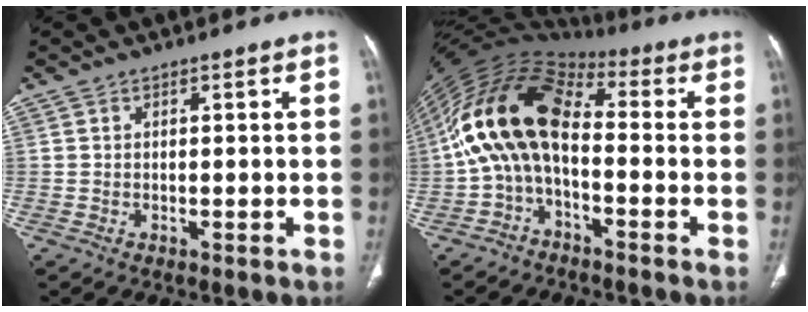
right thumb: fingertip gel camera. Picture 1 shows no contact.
{"total": 15.0, "force": [-1.3, 8.6, 12.3], "torque": [-0.228, 0.062, -0.040]}